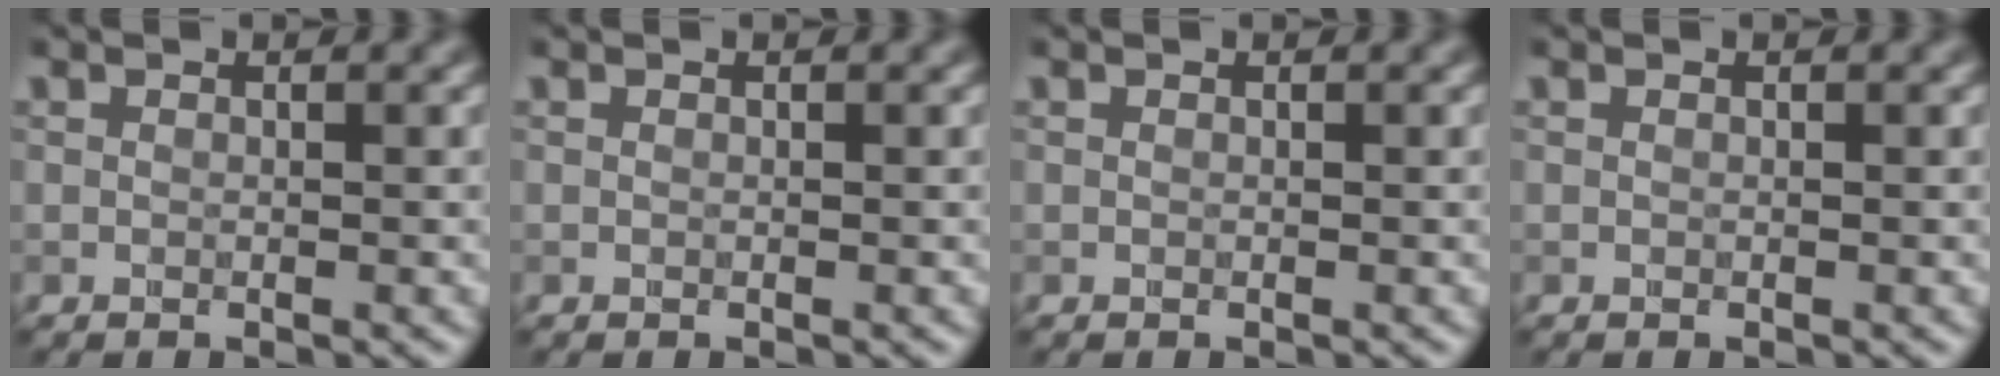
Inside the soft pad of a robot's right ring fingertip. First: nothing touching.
{"total": 0.0}
{"total": 0.0}
{"total": 0.0}